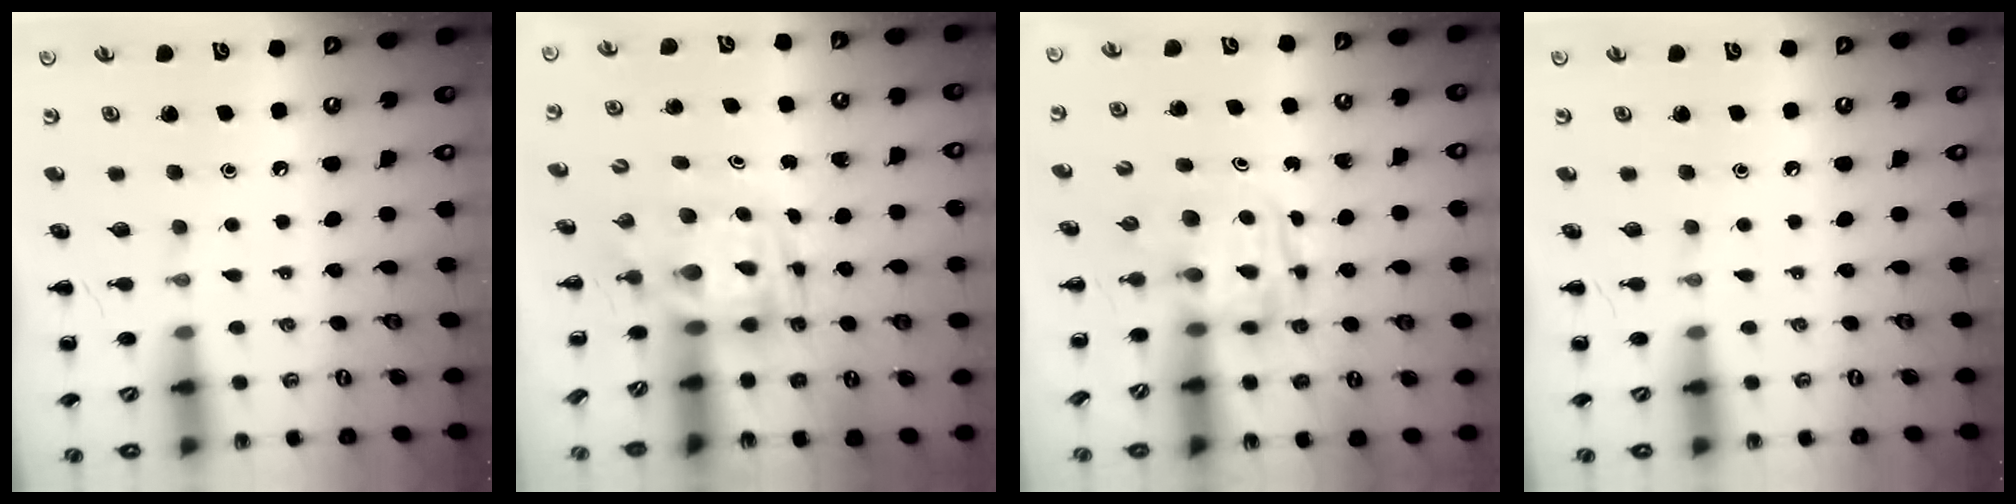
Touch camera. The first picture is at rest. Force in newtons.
{"total": 3.6, "press": 3.5, "slide": 0.7}
{"total": 3.4, "press": 3.4, "slide": 0.3}
{"total": 0.0}